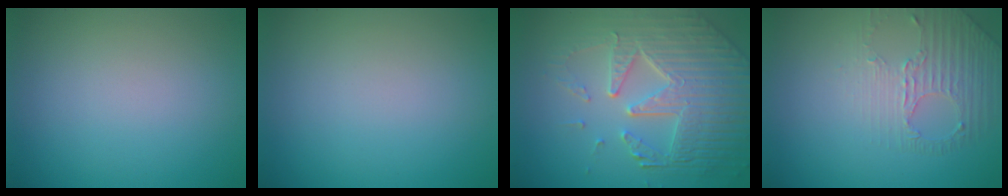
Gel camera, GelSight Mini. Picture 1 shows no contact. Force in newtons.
{"total": 0.0}
{"total": 8.1, "press": 5.7, "slide": 5.8}
{"total": 1.8, "press": 1.5, "slide": 1.0}